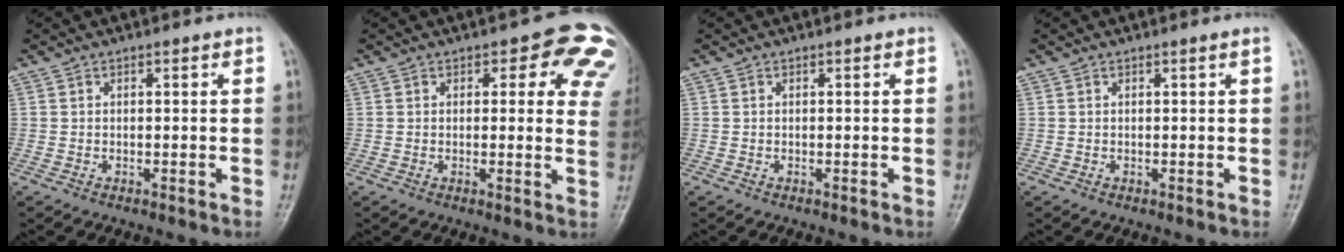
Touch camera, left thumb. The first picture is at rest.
{"total": 9.9, "force": [5.3, 5.2, 6.5], "torque": [-0.019, -0.020, 0.041]}
{"total": 0.0}
{"total": 0.0}